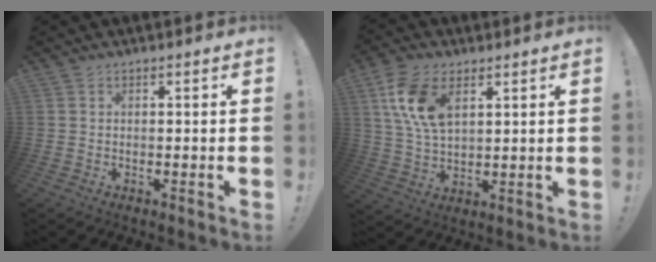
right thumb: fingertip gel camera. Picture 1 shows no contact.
{"total": 12.4, "force": [5.4, 6.9, 8.7], "torque": [-0.176, -0.009, 0.099]}